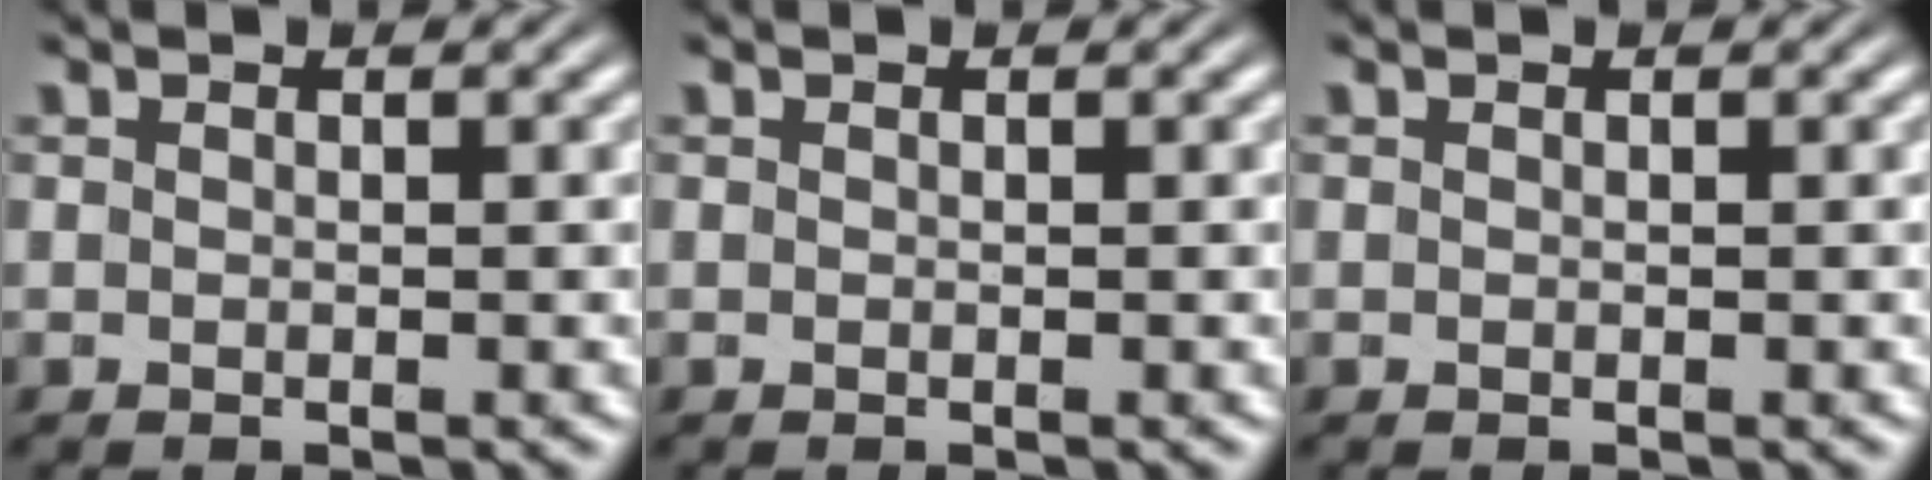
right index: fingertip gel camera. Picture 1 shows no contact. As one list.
[{"total": 0.0}, {"total": 0.0}]